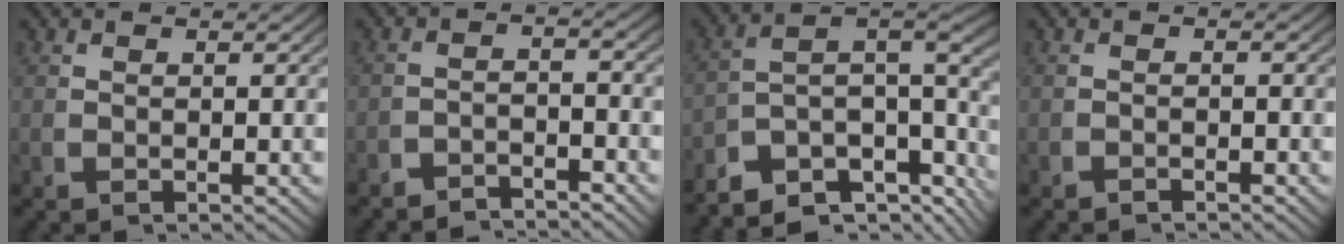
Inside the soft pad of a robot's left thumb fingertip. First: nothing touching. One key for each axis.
{"total": 3.5, "fx": -3.4, "fy": 0.5, "fz": 0.5, "tx": 0.000, "ty": -0.012, "tz": -0.058}
{"total": 12.6, "fx": -2.1, "fy": 8.2, "fz": 9.2, "tx": -0.159, "ty": -0.022, "tz": -0.041}
{"total": 1.1, "fx": -1.1, "fy": 0.1, "fz": 0.0, "tx": -0.002, "ty": -0.006, "tz": -0.018}